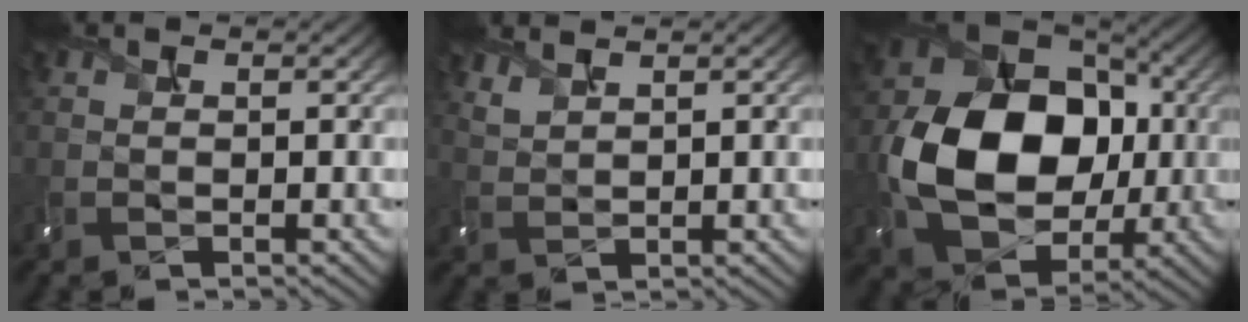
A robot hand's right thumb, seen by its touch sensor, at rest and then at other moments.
{"total": 2.5, "force": [2.2, 0.5, 0.9], "torque": [-0.014, 0.008, 0.045]}
{"total": 14.3, "force": [-1.2, 10.7, 9.4], "torque": [-0.168, -0.003, -0.010]}